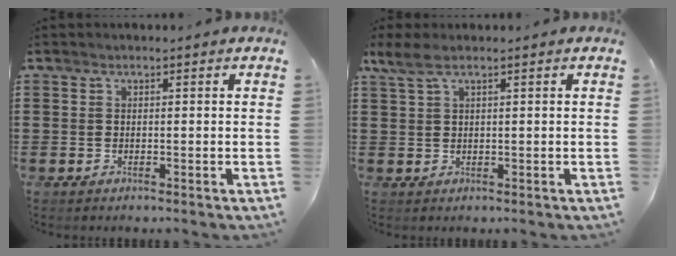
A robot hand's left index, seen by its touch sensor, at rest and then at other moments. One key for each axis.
{"total": 2.8, "fx": 1.4, "fy": 0.7, "fz": 2.4, "tx": -0.057, "ty": -0.002, "tz": 0.022}